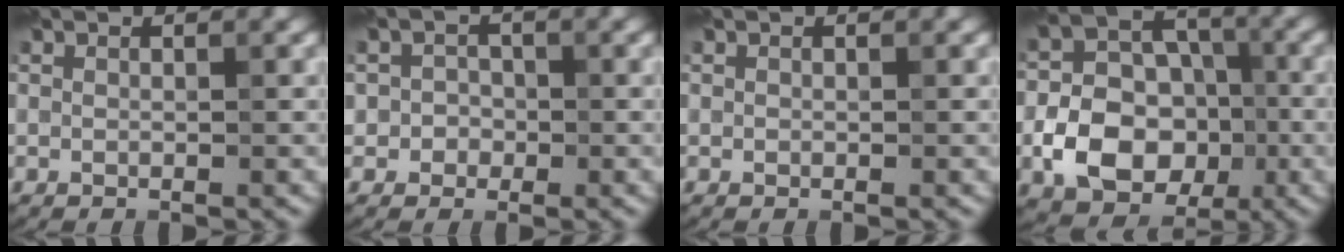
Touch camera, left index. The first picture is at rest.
{"total": 1.6, "force": [-0.4, 1.6, 0.3], "torque": [0.008, 0.003, -0.010]}
{"total": 0.0}
{"total": 7.8, "force": [-2.5, 5.7, 4.6], "torque": [-0.076, -0.001, -0.047]}